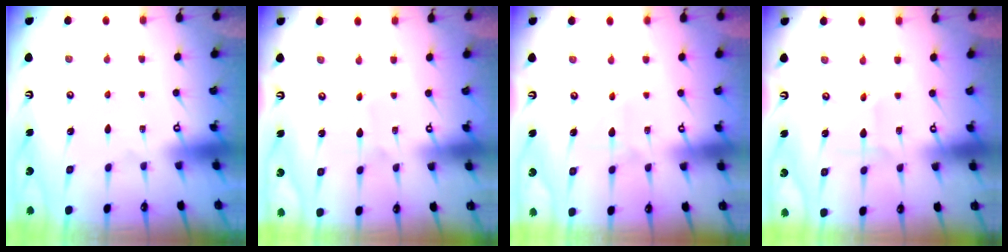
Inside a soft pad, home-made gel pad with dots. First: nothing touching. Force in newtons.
{"total": 1.6, "press": 1.6, "slide": 0.1}
{"total": 4.7, "press": 4.6, "slide": 0.2}
{"total": 1.8, "press": 1.8, "slide": 0.1}